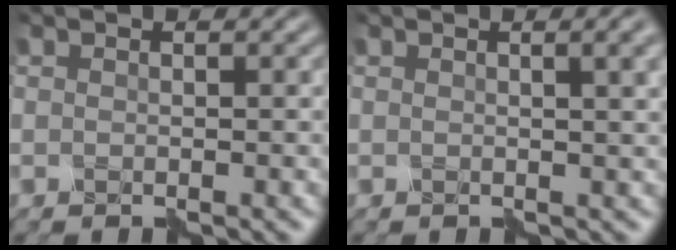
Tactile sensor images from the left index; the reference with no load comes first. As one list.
[{"total": 4.0, "force": [1.5, 1.7, 3.3], "torque": [-0.023, 0.019, -0.001]}]